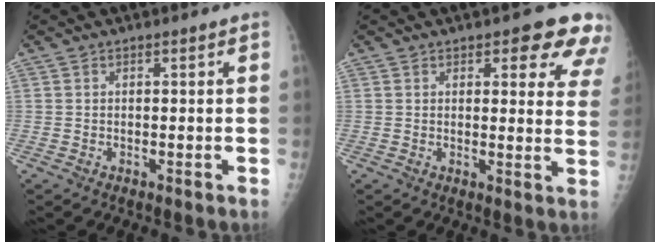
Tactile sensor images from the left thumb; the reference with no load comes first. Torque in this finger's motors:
{"motor_torque": [0.11, 0.20, -0.18, -0.30, -0.02]}